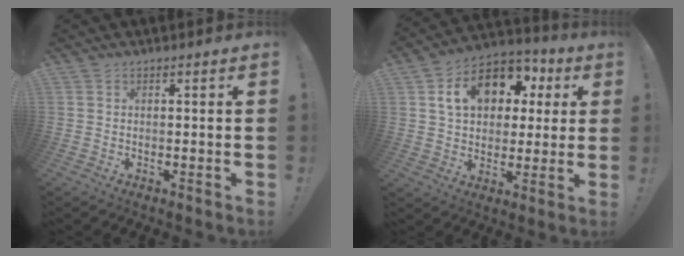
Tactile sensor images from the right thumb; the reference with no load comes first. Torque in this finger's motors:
{"motor_torque": [1.94, 2.60, 0.85, 0.49, 0.07]}